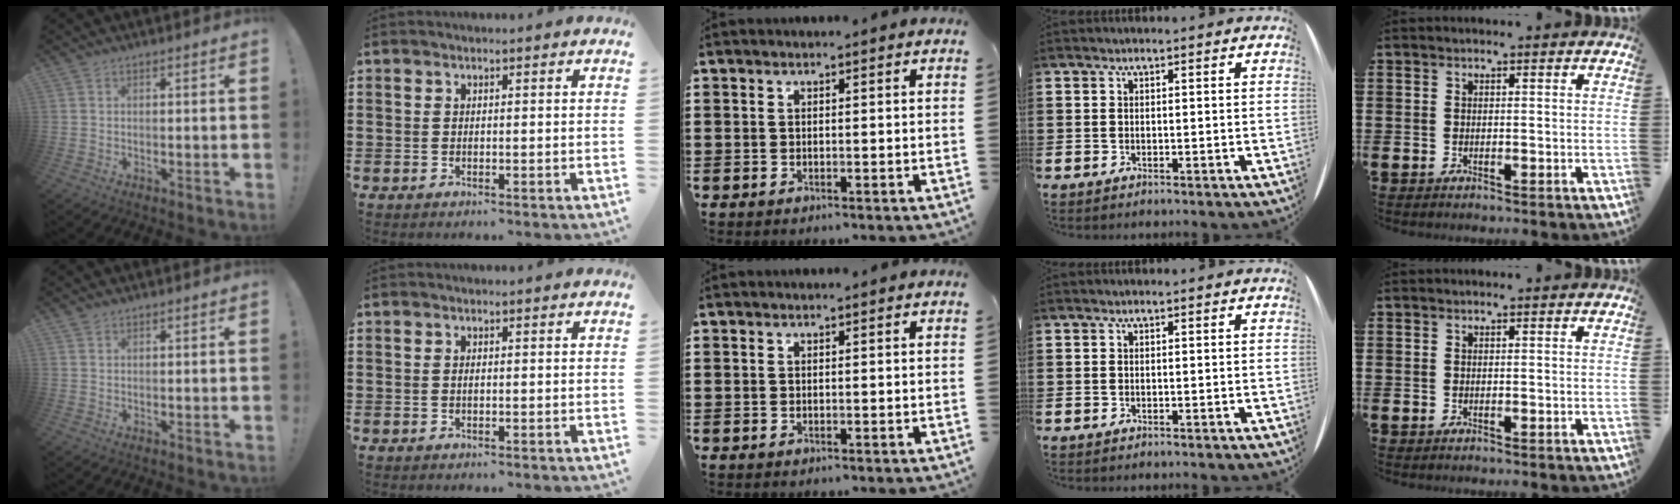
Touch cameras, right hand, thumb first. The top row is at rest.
{"thumb": {"total": 0.6, "force": [0.5, 0.2, 0.1], "torque": [-0.001, -0.001, 0.009]}, "index": {"total": 0.5, "force": [0.0, 0.2, 0.5], "torque": [-0.010, -0.001, -0.001]}}